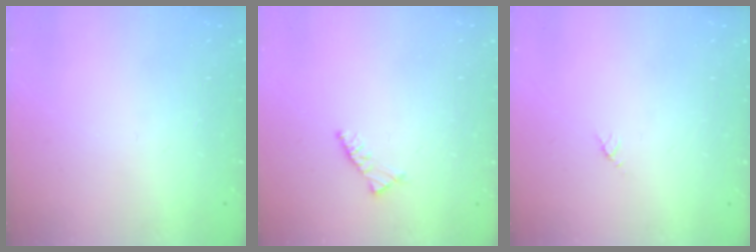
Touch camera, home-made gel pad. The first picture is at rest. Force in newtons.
{"total": 3.0, "press": 2.9, "slide": 0.8}
{"total": 2.9, "press": 2.9, "slide": 0.3}